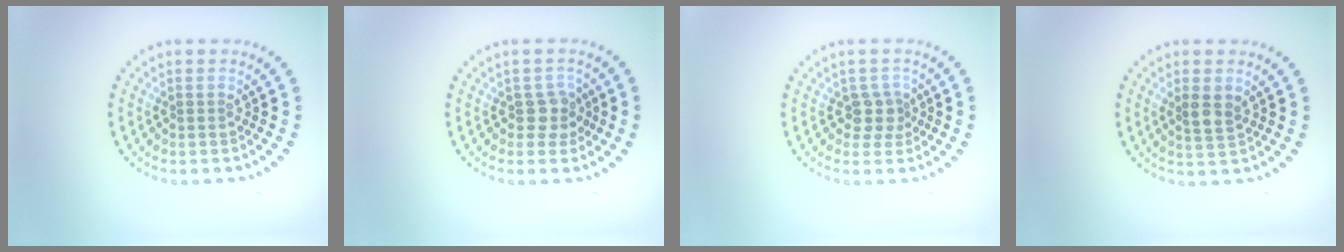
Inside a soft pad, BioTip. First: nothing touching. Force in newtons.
{"total": 1.9, "press": 1.7, "slide": 0.9}
{"total": 1.9, "press": 1.5, "slide": 1.1}
{"total": 1.9, "press": 1.8, "slide": 0.7}